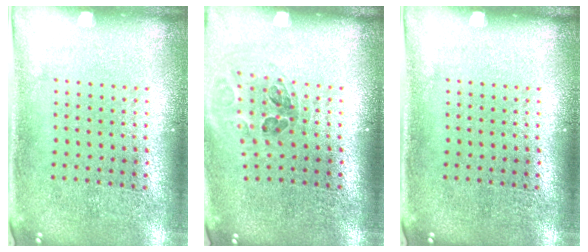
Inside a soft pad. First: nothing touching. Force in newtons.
{"total": 0.9, "press": 0.9, "slide": 0.2}
{"total": 0.0}